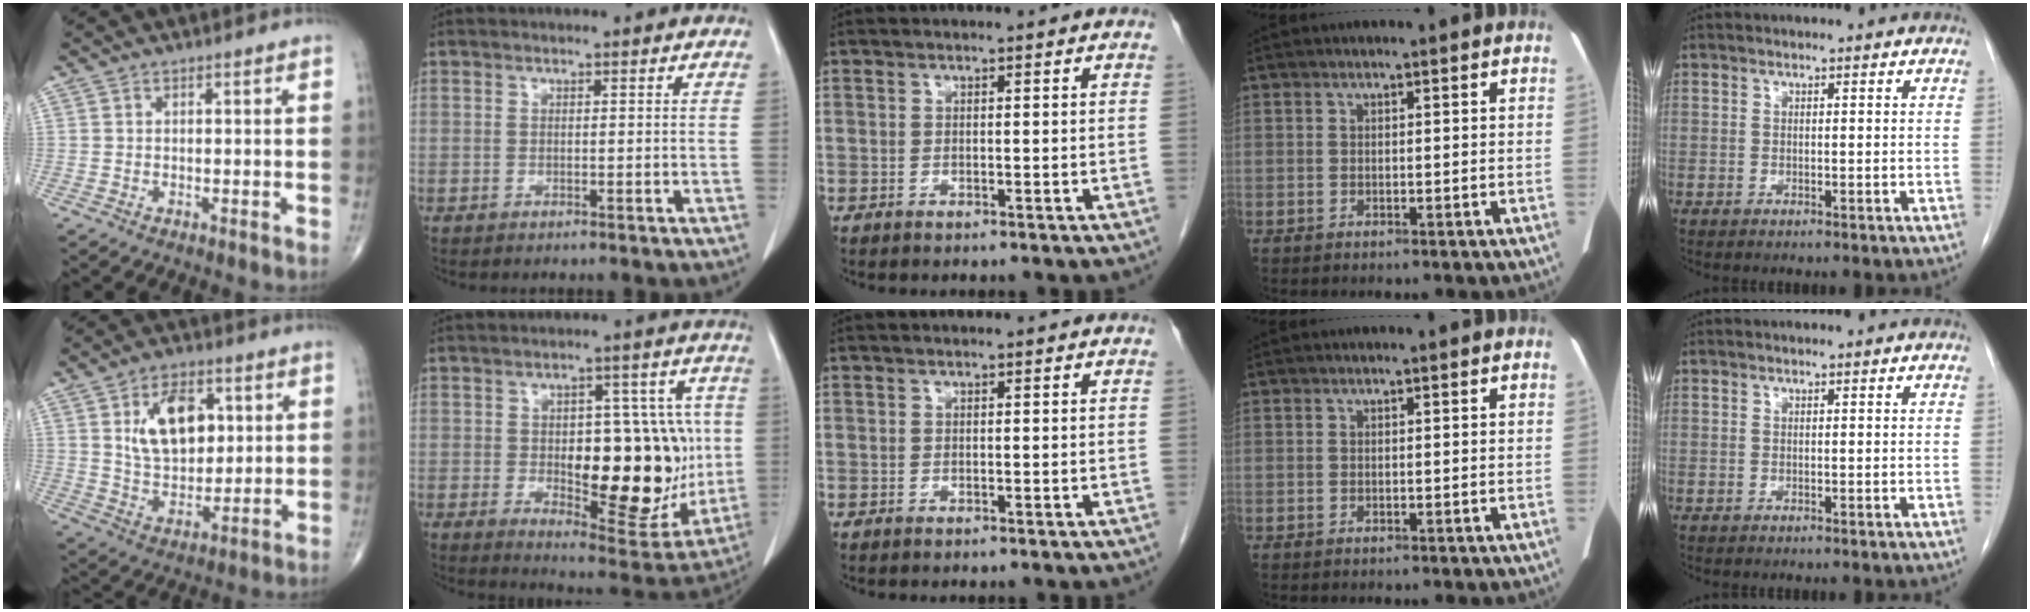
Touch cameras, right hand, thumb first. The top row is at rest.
{"thumb": {"total": 12.7, "force": [3.6, 7.8, 9.4], "torque": [-0.128, -0.014, 0.069]}, "index": {"total": 18.2, "force": [-1.0, 7.7, 16.4], "torque": [-0.209, 0.007, 0.006]}}